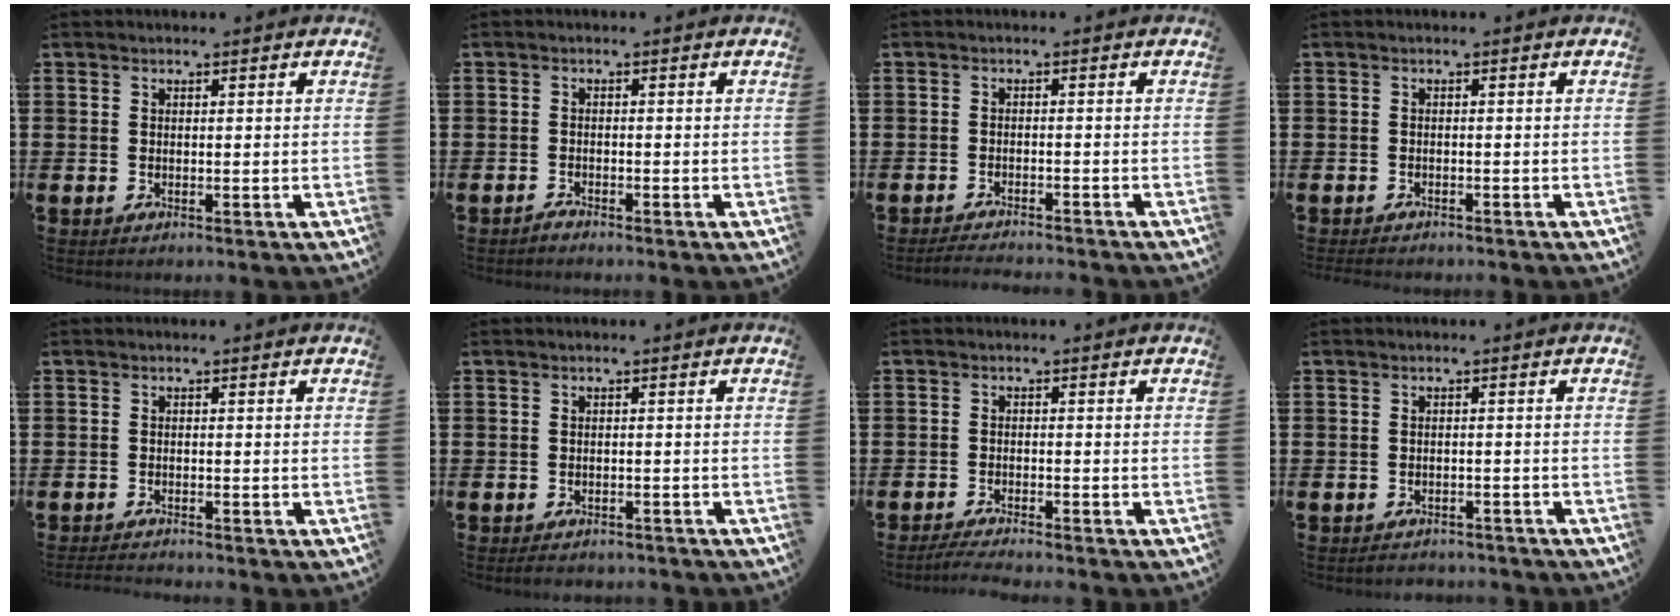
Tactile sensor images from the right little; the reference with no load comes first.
{"total": 0.7, "force": [-0.7, 0.0, 0.0], "torque": [-0.003, -0.002, -0.015]}
{"total": 1.7, "force": [-1.7, -0.1, 0.3], "torque": [-0.005, 0.003, -0.033]}
{"total": 0.7, "force": [-0.7, 0.1, 0.0], "torque": [-0.003, -0.001, -0.014]}
{"total": 1.3, "force": [-1.3, 0.0, 0.1], "torque": [-0.004, 0.001, -0.026]}
{"total": 1.3, "force": [-1.3, 0.2, 0.2], "torque": [-0.008, 0.001, -0.028]}
{"total": 1.9, "force": [-1.8, -0.2, 0.4], "torque": [-0.007, 0.003, -0.036]}
{"total": 1.4, "force": [-1.4, 0.1, -0.2], "torque": [-0.003, 0.003, -0.032]}